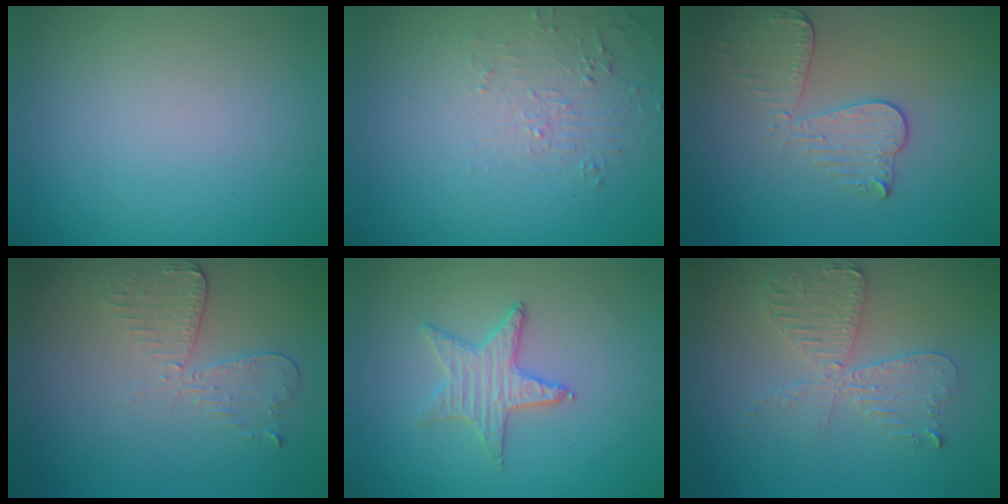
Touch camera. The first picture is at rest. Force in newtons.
{"total": 1.7, "press": 0.5, "slide": 1.7}
{"total": 3.6, "press": 3.1, "slide": 1.8}
{"total": 2.9, "press": 2.6, "slide": 1.4}
{"total": 1.9, "press": 1.9, "slide": 0.2}
{"total": 4.0, "press": 3.5, "slide": 2.0}